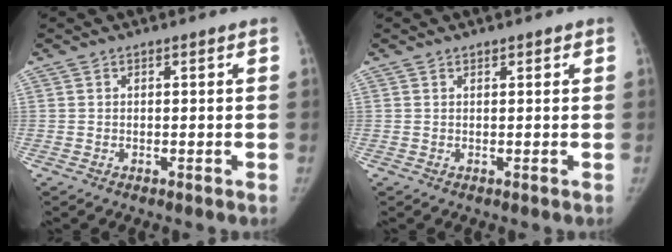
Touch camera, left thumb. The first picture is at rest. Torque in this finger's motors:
{"motor_torque": [-0.20, -0.04, -0.11, 0.15, 0.01]}